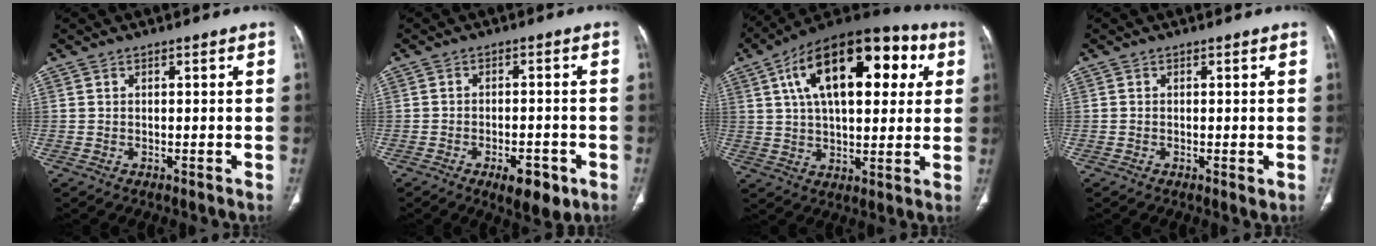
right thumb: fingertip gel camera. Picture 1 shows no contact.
{"total": 7.2, "force": [-3.6, 3.0, 5.4], "torque": [-0.070, 0.010, -0.045]}
{"total": 24.8, "force": [7.8, 12.4, 20.1], "torque": [-0.296, 0.018, 0.115]}
{"total": 1.0, "force": [-0.2, 0.4, 0.8], "torque": [-0.013, -0.003, -0.003]}